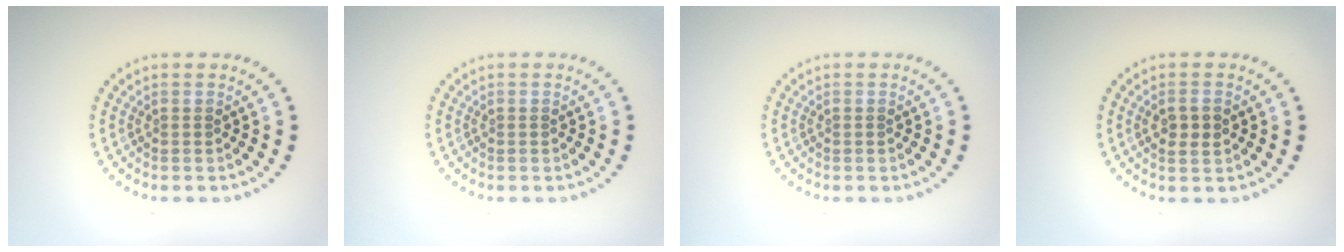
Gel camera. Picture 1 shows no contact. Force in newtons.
{"total": 0.0}
{"total": 0.0}
{"total": 2.1, "press": 2.1, "slide": 0.2}